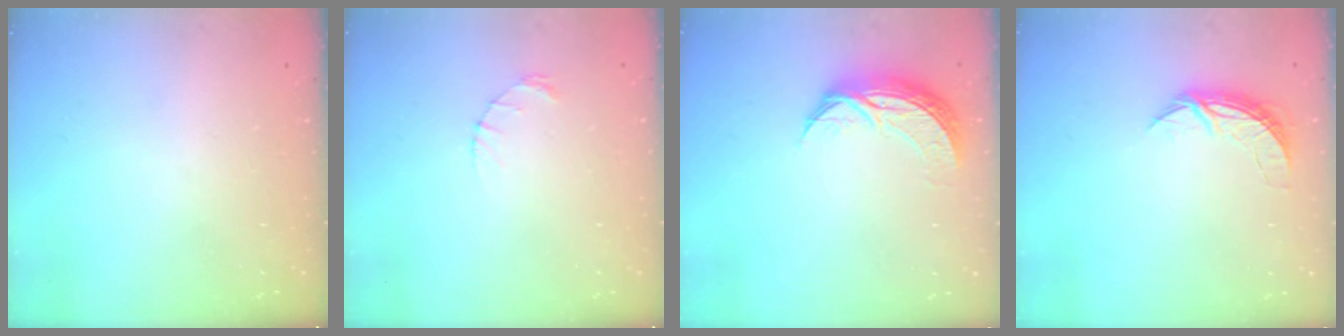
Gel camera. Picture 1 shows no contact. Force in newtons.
{"total": 1.2, "press": 1.1, "slide": 0.2}
{"total": 10.1, "press": 10.1, "slide": 0.3}
{"total": 6.5, "press": 6.5, "slide": 0.4}